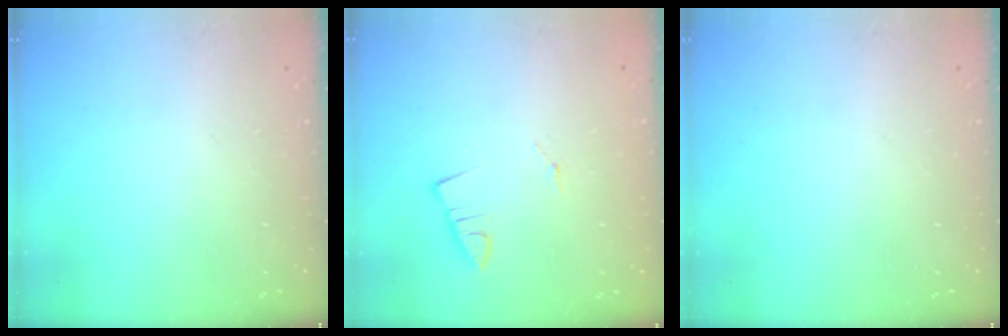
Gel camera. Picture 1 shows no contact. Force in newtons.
{"total": 1.3, "press": 1.3, "slide": 0.1}
{"total": 0.0}